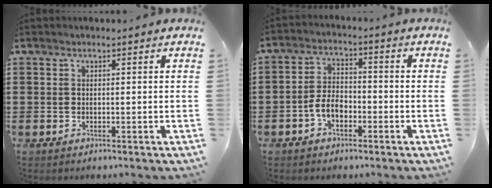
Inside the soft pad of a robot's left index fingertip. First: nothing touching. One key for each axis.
{"total": 4.3, "fx": -2.1, "fy": 2.4, "fz": 2.9, "tx": -0.064, "ty": 0.004, "tz": -0.044}